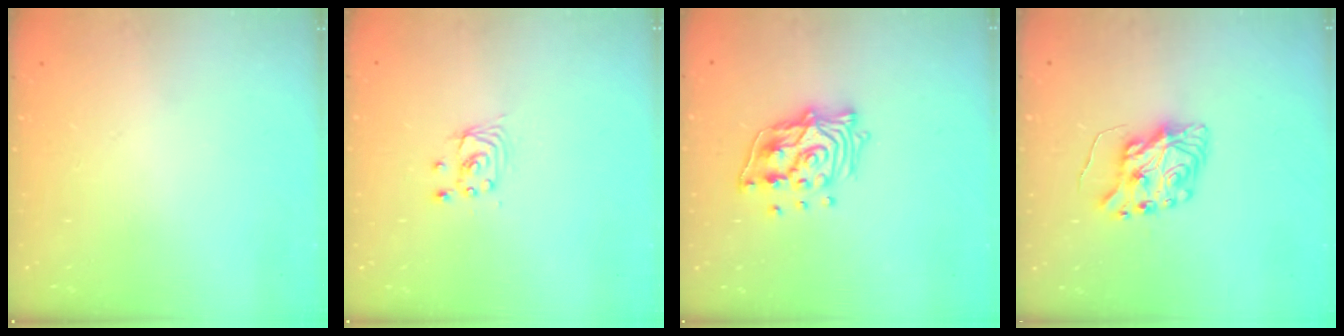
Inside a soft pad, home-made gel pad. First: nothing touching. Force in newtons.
{"total": 2.9, "press": 2.9, "slide": 0.1}
{"total": 13.8, "press": 13.7, "slide": 1.6}
{"total": 8.8, "press": 8.8, "slide": 1.0}